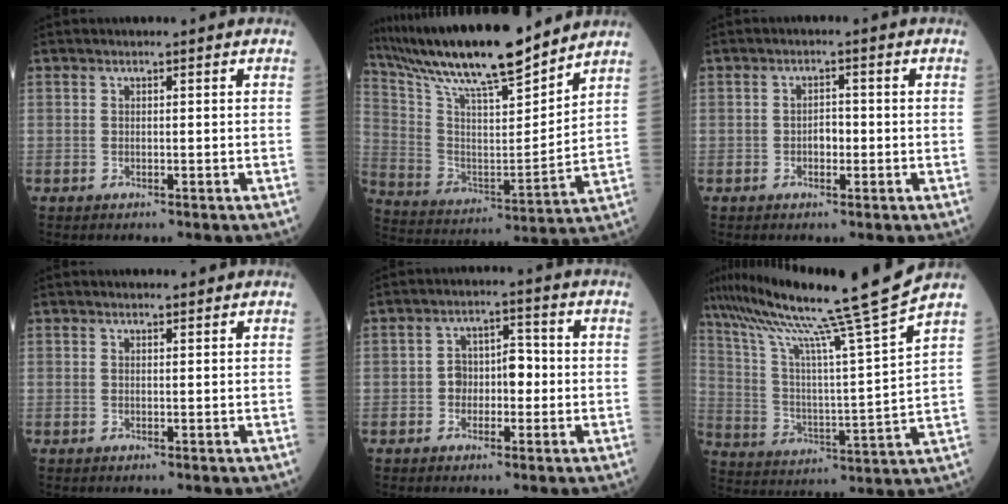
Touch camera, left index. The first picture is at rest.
{"total": 18.7, "force": [15.9, 1.7, 9.7], "torque": [-0.181, 0.011, 0.284]}
{"total": 2.1, "force": [-0.5, 1.2, 1.7], "torque": [-0.023, 0.006, -0.009]}
{"total": 0.8, "force": [0.7, 0.2, 0.3], "torque": [-0.013, 0.001, 0.011]}
{"total": 5.3, "force": [-0.8, 3.2, 4.1], "torque": [-0.068, 0.024, -0.015]}
{"total": 19.4, "force": [15.9, -3.4, 10.7], "torque": [-0.184, -0.038, 0.255]}